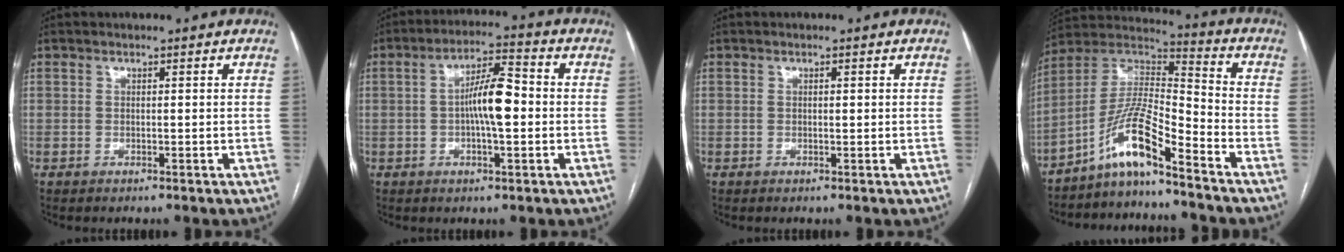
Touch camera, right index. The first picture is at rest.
{"total": 8.0, "force": [-0.4, 1.7, 7.8], "torque": [-0.144, 0.014, -0.010]}
{"total": 0.6, "force": [0.1, 0.1, 0.6], "torque": [-0.011, 0.000, 0.001]}
{"total": 10.9, "force": [-7.7, 0.5, 7.7], "torque": [-0.156, 0.019, -0.146]}